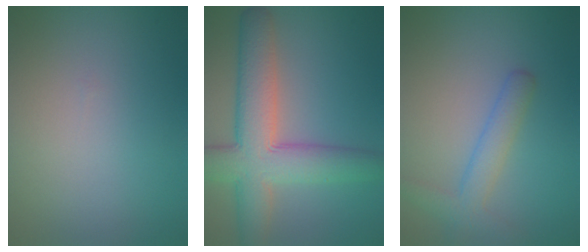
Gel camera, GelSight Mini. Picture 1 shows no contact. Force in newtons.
{"total": 8.5, "press": 8.5, "slide": 0.4}
{"total": 2.9, "press": 2.9, "slide": 0.2}